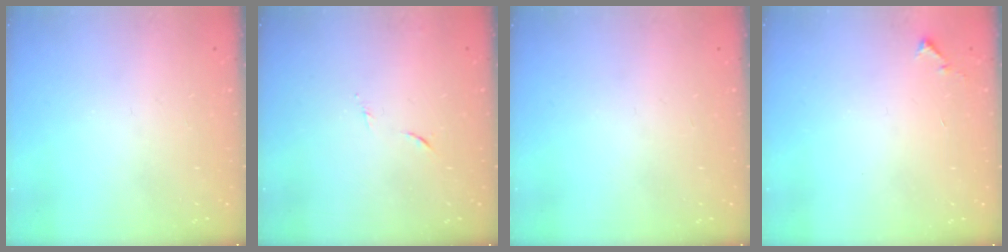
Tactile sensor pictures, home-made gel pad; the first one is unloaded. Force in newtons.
{"total": 5.4, "press": 5.3, "slide": 0.7}
{"total": 0.0}
{"total": 5.8, "press": 5.8, "slide": 0.4}